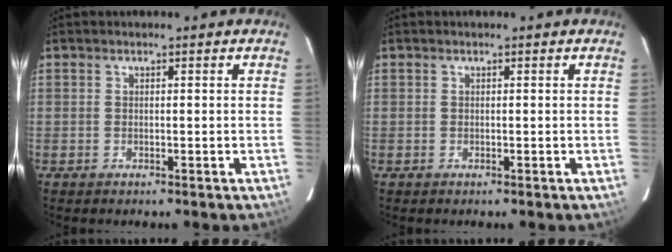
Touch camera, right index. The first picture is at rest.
{"total": 0.0}